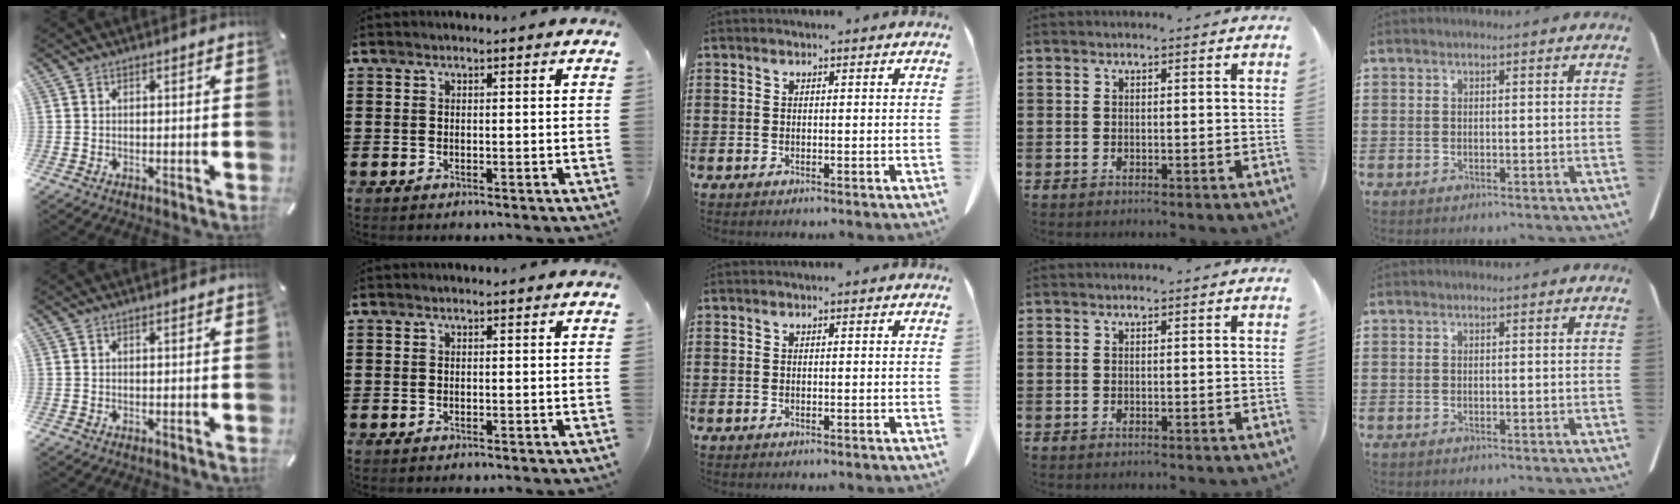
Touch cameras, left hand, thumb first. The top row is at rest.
{}